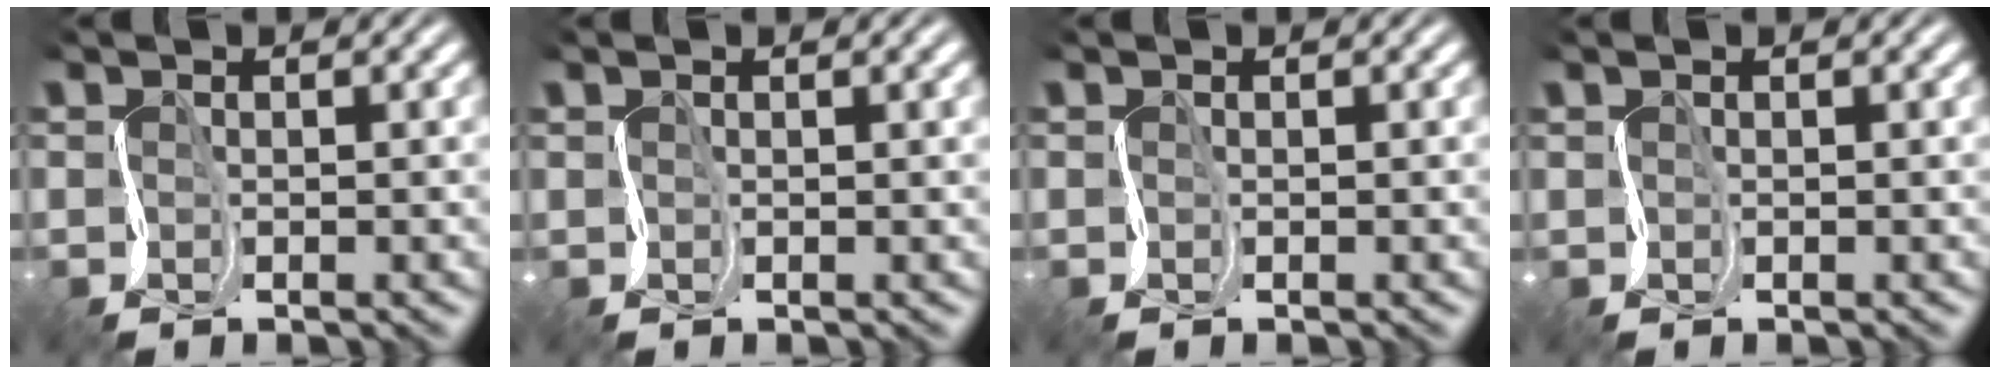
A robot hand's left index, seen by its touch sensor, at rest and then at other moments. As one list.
[{"total": 2.2, "force": [1.4, 0.8, 1.6], "torque": [-0.025, 0.007, 0.019]}, {"total": 0.0}, {"total": 1.0, "force": [0.7, 0.4, 0.7], "torque": [-0.010, 0.001, 0.013]}]